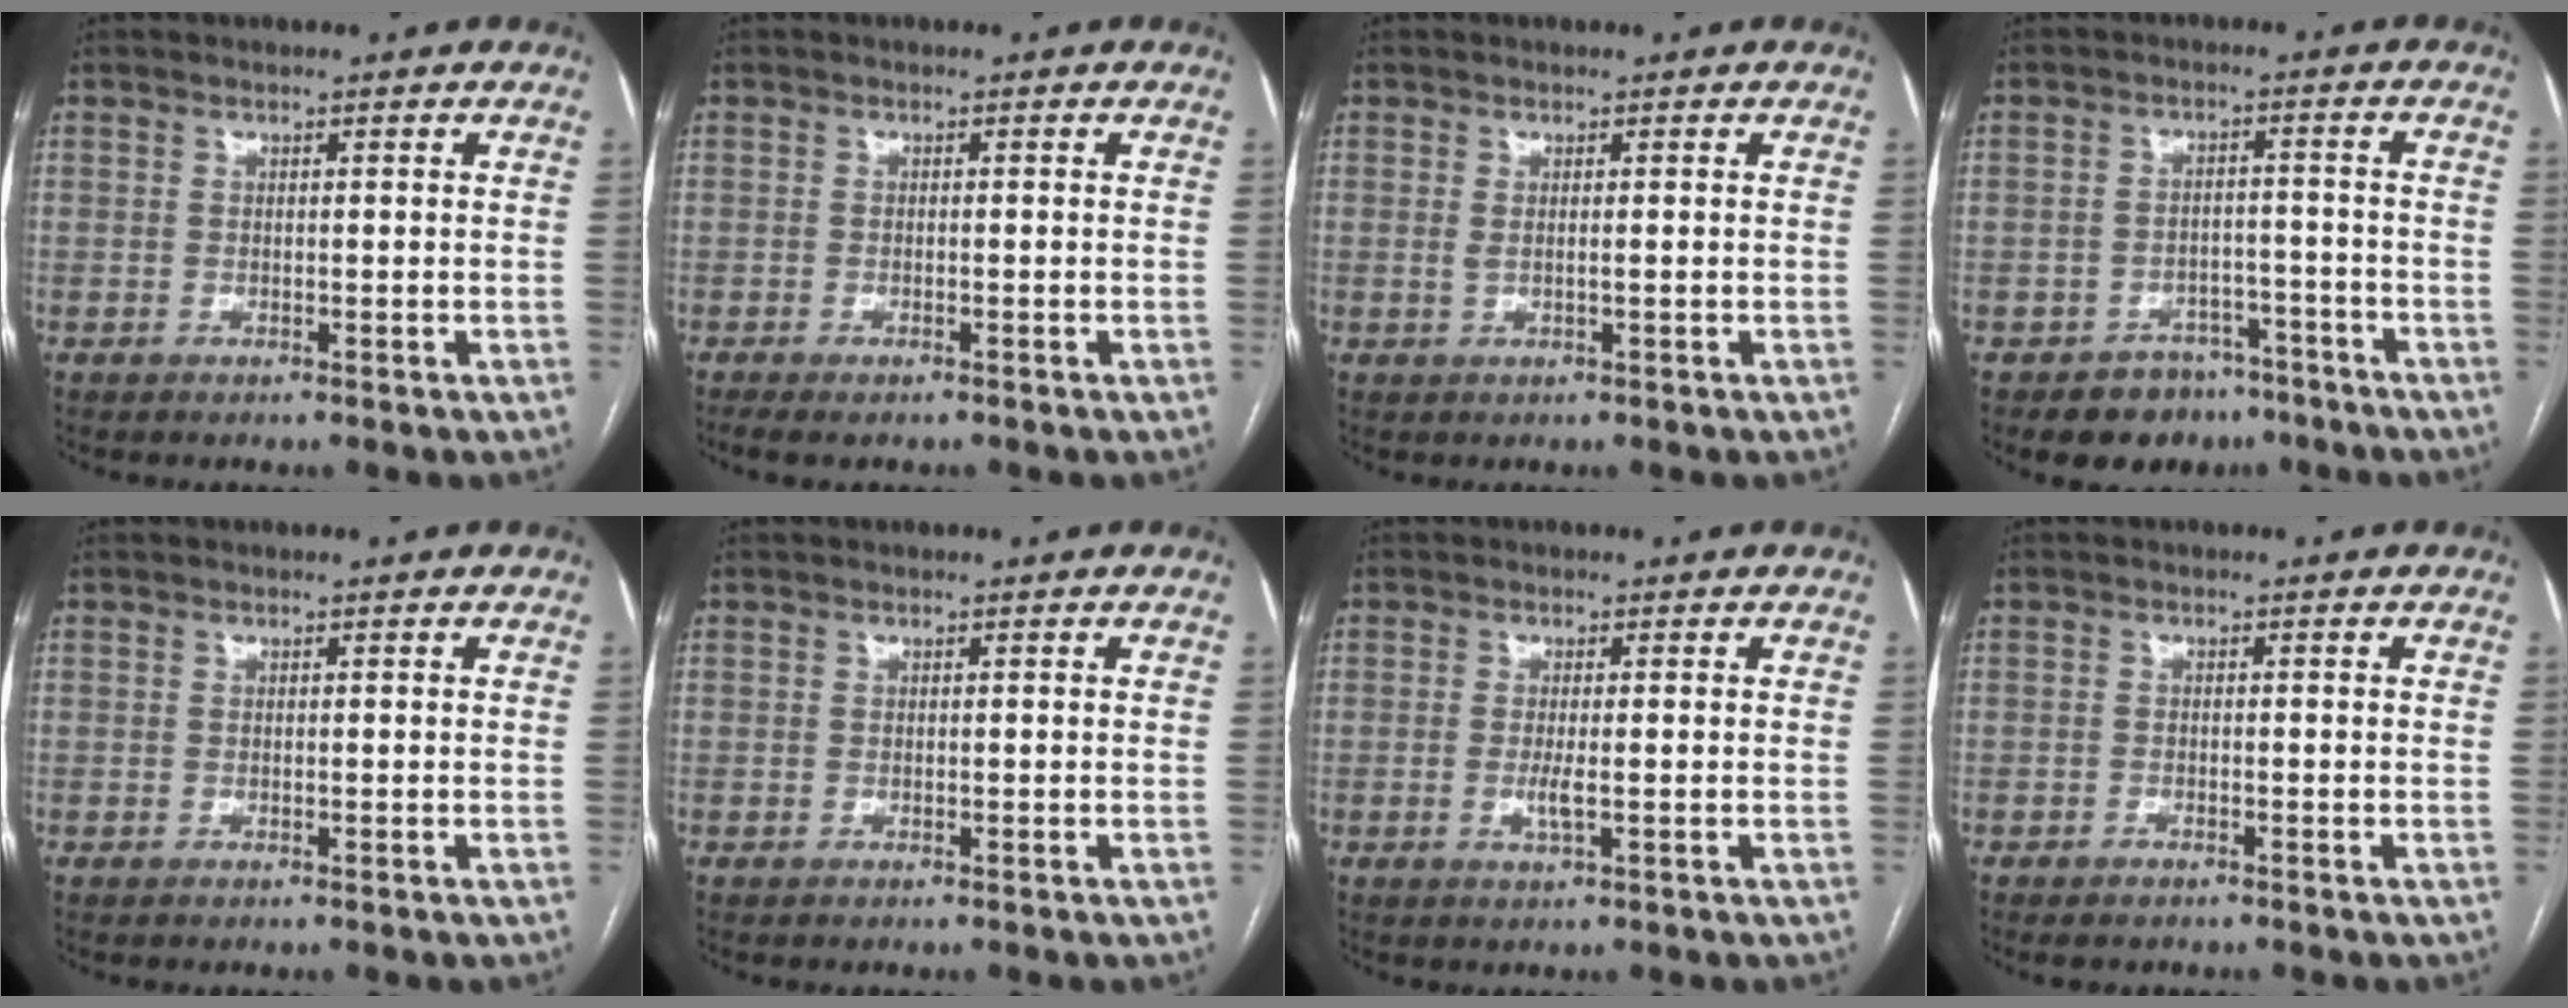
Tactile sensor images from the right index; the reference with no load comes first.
{"total": 1.0, "force": [-0.7, 0.1, 0.6], "torque": [-0.013, -0.003, -0.010]}
{"total": 1.2, "force": [0.1, 0.3, 1.1], "torque": [-0.027, -0.003, 0.004]}
{"total": 6.5, "force": [-4.8, 4.3, 1.0], "torque": [-0.001, 0.018, -0.066]}
{"total": 0.0}
{"total": 0.0}
{"total": 2.2, "force": [-0.4, 0.3, 2.1], "torque": [-0.045, -0.004, -0.006]}
{"total": 1.6, "force": [-1.3, 0.6, 0.7], "torque": [-0.015, -0.001, -0.016]}